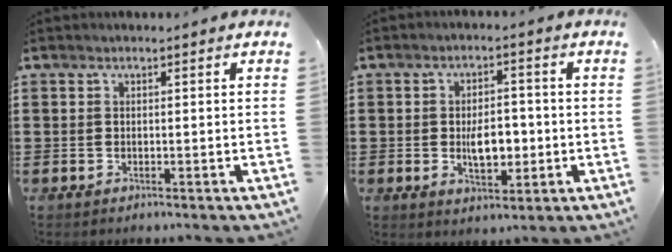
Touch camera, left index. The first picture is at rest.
{"total": 6.1, "force": [-0.6, 3.2, 5.2], "torque": [-0.071, -0.001, -0.017]}